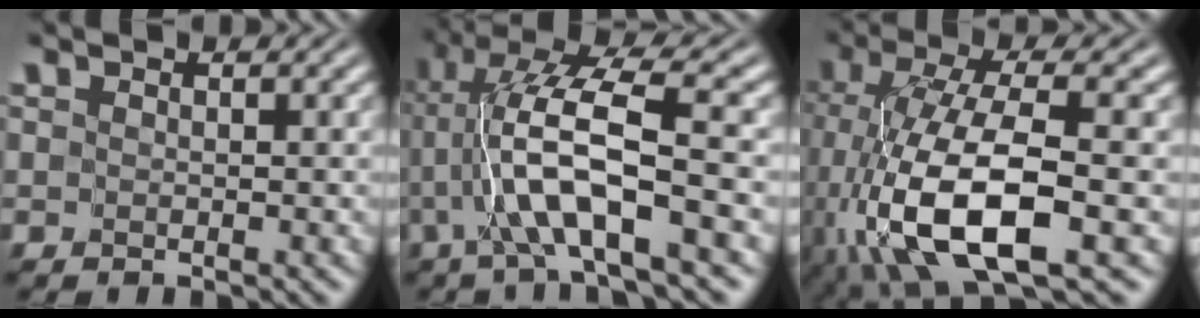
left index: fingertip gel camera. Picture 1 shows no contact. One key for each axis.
{"total": 8.1, "fx": -1.6, "fy": 1.6, "fz": 7.8, "tx": -0.149, "ty": 0.017, "tz": -0.032}
{"total": 12.1, "fx": -4.4, "fy": 4.1, "fz": 10.5, "tx": -0.212, "ty": -0.005, "tz": -0.082}